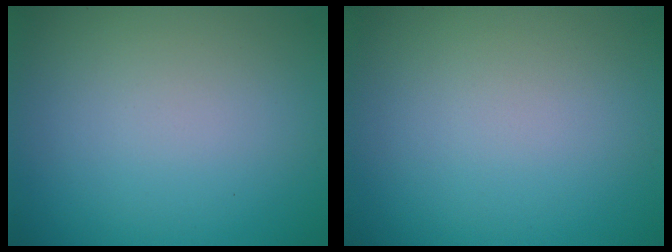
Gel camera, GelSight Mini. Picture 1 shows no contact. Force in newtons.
{"total": 0.0}